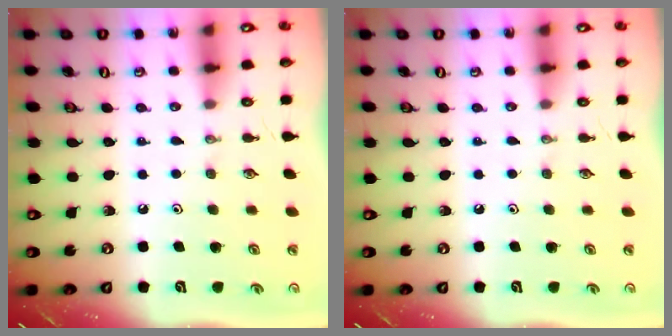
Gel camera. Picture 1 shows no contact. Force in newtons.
{"total": 0.0}